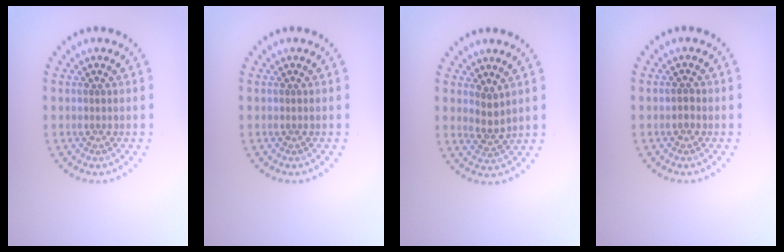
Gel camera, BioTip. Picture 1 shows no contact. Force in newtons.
{"total": 0.0}
{"total": 1.8, "press": 1.3, "slide": 1.3}
{"total": 0.9, "press": 0.9, "slide": 0.1}